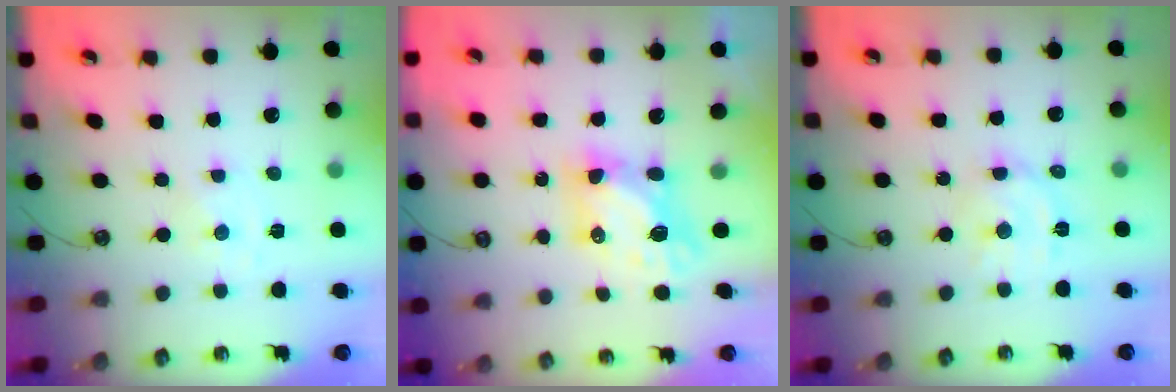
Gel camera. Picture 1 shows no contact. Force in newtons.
{"total": 7.5, "press": 7.5, "slide": 0.7}
{"total": 10.0, "press": 9.9, "slide": 1.4}